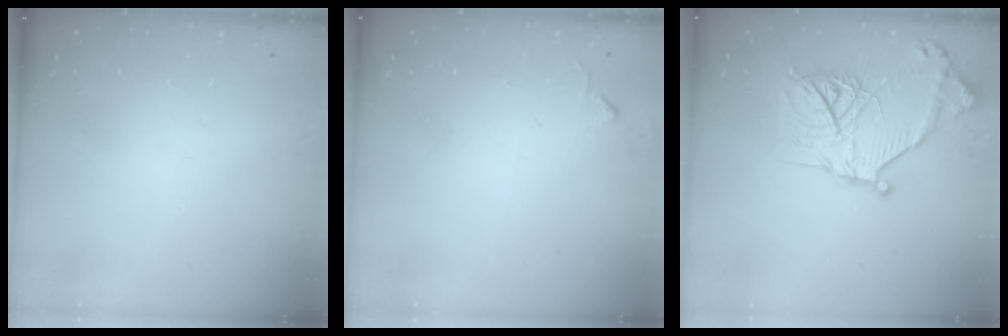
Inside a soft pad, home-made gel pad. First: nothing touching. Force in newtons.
{"total": 4.2, "press": 4.1, "slide": 0.7}
{"total": 18.8, "press": 18.7, "slide": 2.0}